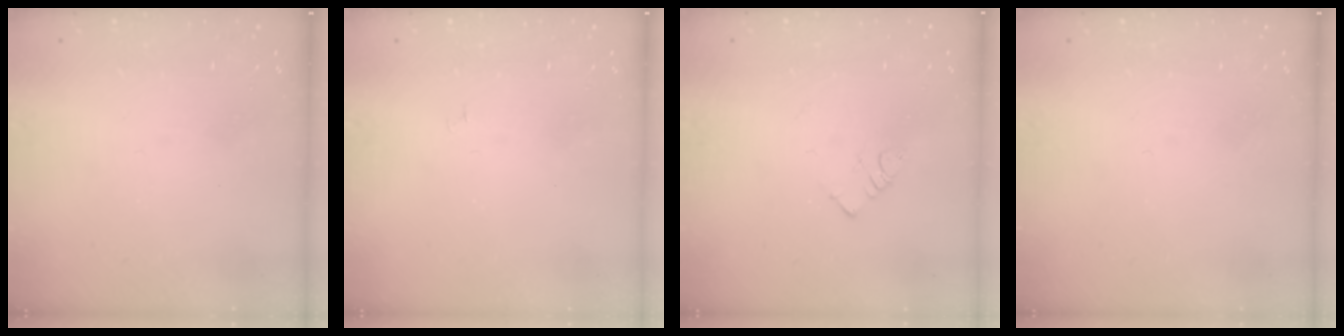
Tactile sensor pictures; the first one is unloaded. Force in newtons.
{"total": 3.7, "press": 3.7, "slide": 0.5}
{"total": 3.2, "press": 3.2, "slide": 0.4}
{"total": 0.0}